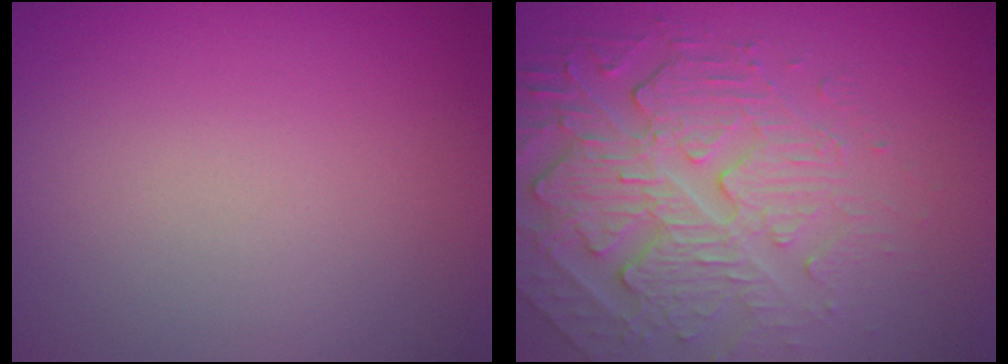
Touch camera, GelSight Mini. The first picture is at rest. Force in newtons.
{"total": 6.4, "press": 4.9, "slide": 4.1}